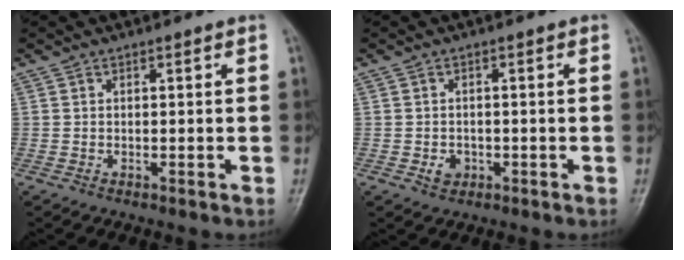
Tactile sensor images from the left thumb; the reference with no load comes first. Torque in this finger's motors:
{"motor_torque": [0.00, 0.00, 0.03, 0.02, 0.00]}